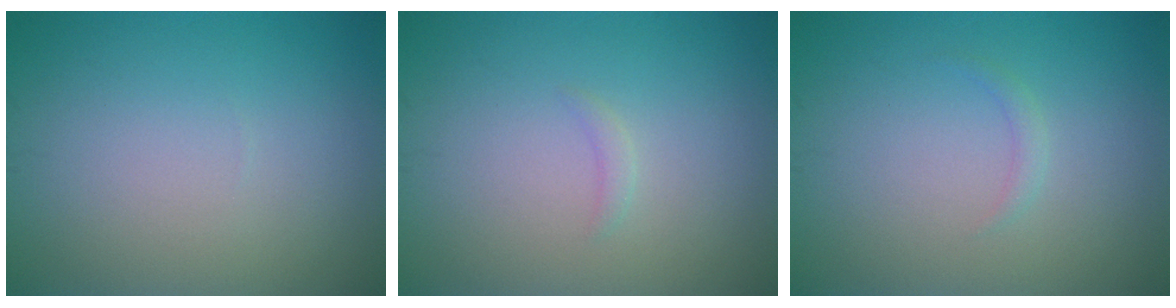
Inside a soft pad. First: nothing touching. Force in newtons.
{"total": 0.7, "press": 0.7, "slide": 0.1}
{"total": 0.8, "press": 0.8, "slide": 0.0}